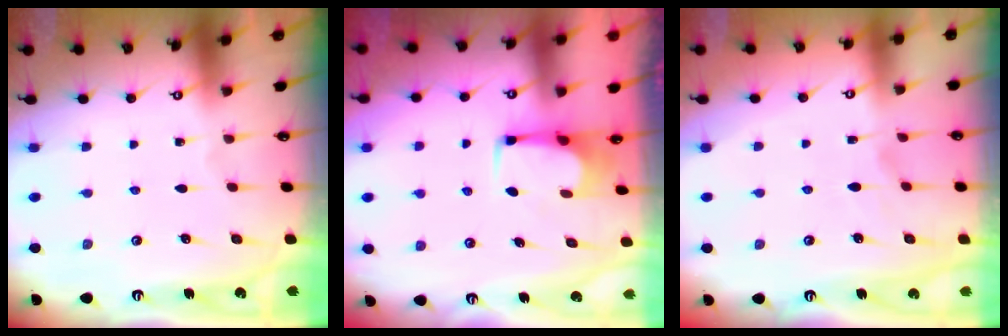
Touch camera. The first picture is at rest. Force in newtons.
{"total": 2.5, "press": 2.4, "slide": 0.4}
{"total": 1.4, "press": 0.9, "slide": 1.1}